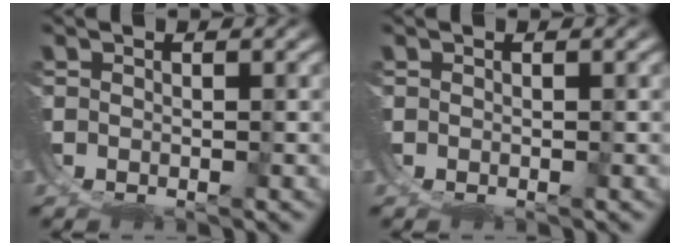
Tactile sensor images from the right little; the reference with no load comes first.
{"total": 0.0}